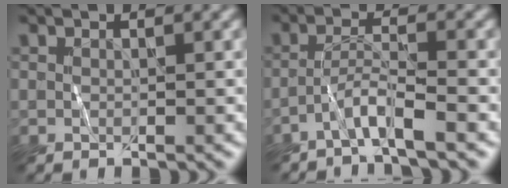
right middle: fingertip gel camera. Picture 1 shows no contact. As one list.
[{"total": 2.8, "force": [-1.9, -0.1, 2.0], "torque": [-0.036, 0.012, -0.045]}]